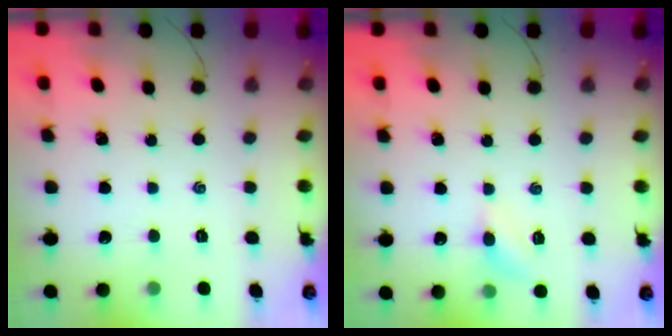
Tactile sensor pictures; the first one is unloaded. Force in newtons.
{"total": 4.6, "press": 4.4, "slide": 1.3}